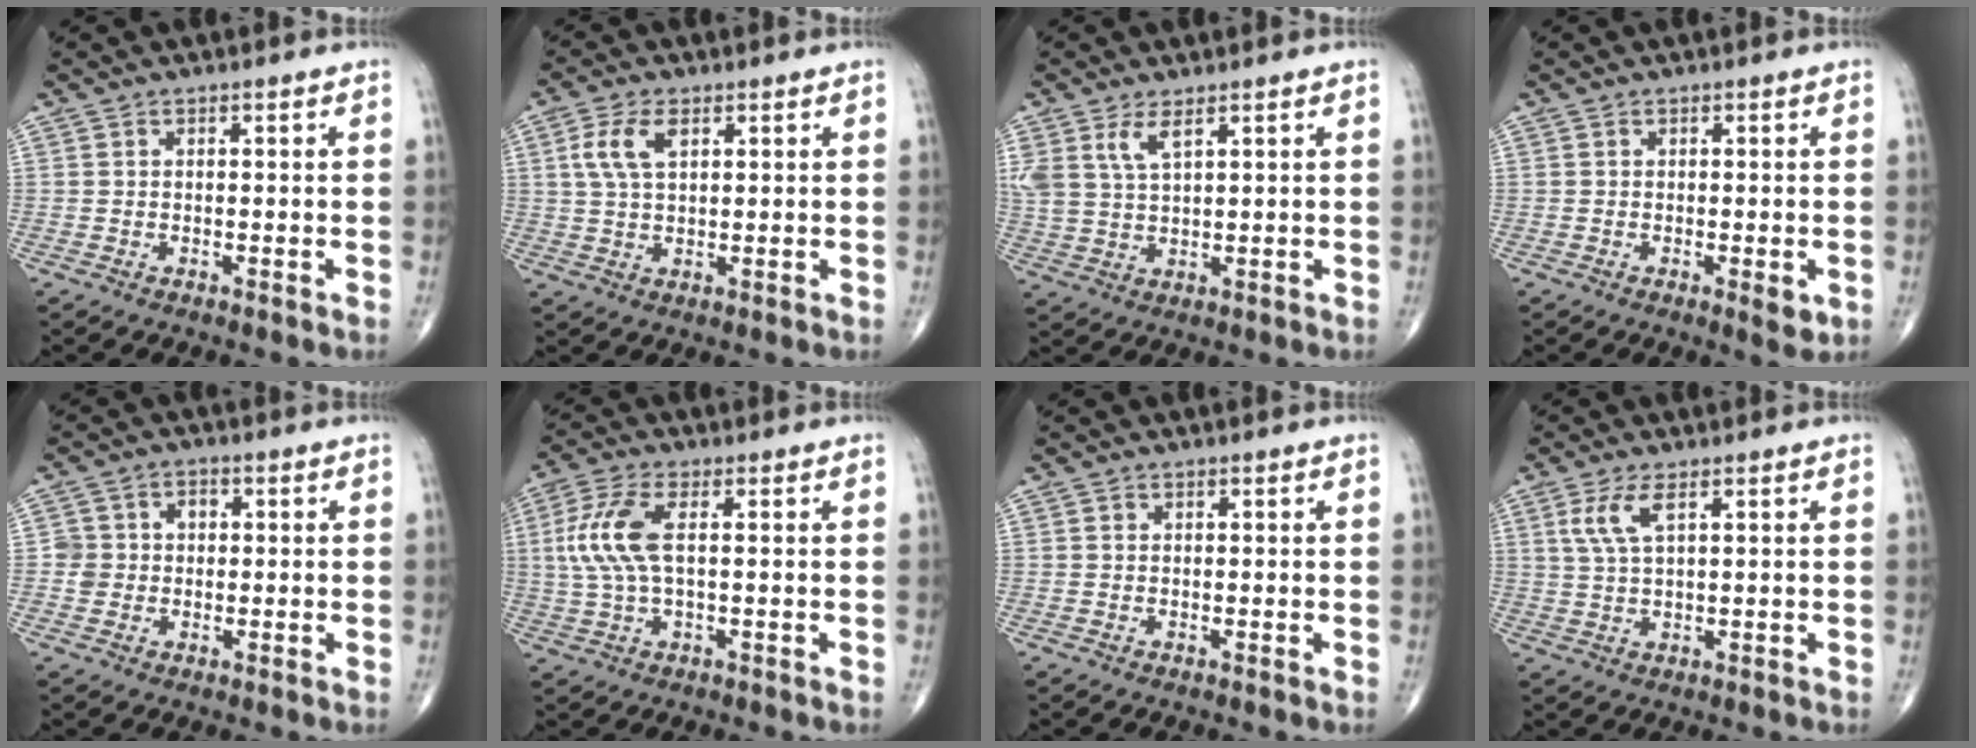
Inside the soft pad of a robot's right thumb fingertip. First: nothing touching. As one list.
[{"total": 6.1, "force": [2.1, 3.2, 4.8], "torque": [-0.106, 0.003, 0.042]}, {"total": 5.4, "force": [3.0, 2.2, 4.0], "torque": [-0.085, -0.009, 0.070]}, {"total": 2.4, "force": [-0.6, 0.8, 2.2], "torque": [-0.026, -0.006, -0.007]}, {"total": 4.5, "force": [0.1, 4.3, 1.4], "torque": [0.001, 0.016, -0.002]}, {"total": 9.1, "force": [1.2, 3.7, 8.2], "torque": [-0.204, 0.013, 0.024]}, {"total": 0.0}, {"total": 4.8, "force": [2.2, 1.4, 4.1], "torque": [-0.096, -0.003, 0.052]}]